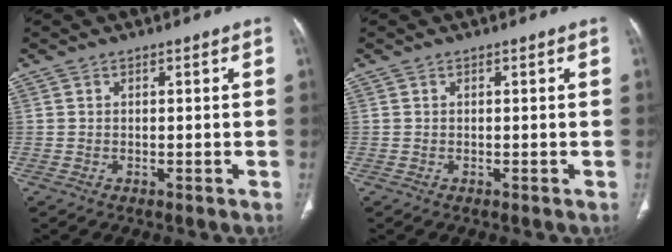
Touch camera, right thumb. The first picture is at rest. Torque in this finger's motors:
{"motor_torque": [0.00, 0.00, -0.05, 0.05, 0.00]}